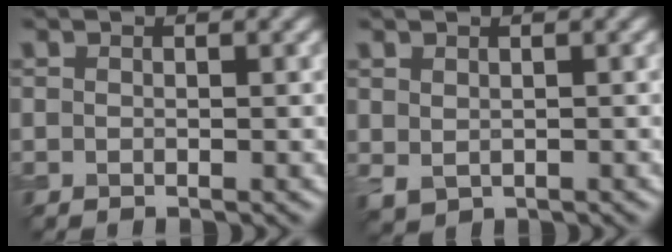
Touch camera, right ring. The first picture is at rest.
{"total": 1.0, "force": [0.4, 0.8, 0.6], "torque": [-0.015, -0.006, 0.013]}